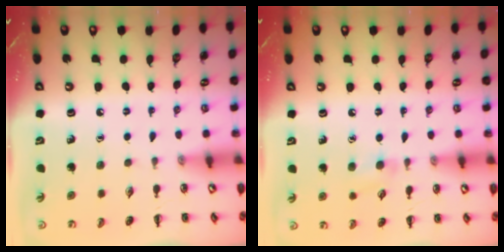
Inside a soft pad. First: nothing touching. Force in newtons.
{"total": 7.2, "press": 6.8, "slide": 2.3}